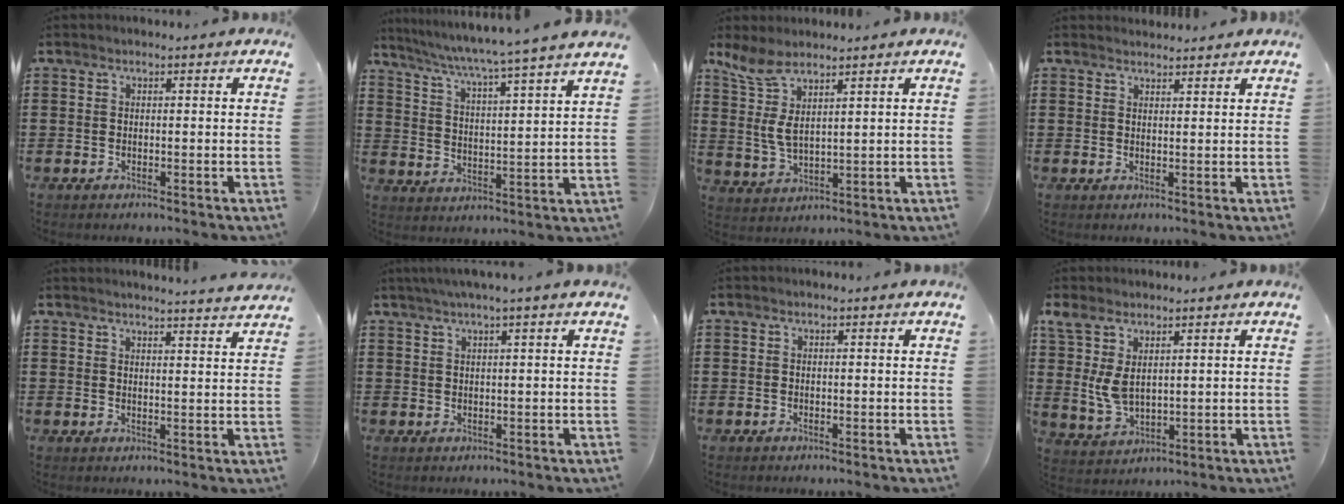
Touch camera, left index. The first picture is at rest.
{"total": 4.4, "force": [3.7, -1.5, 1.9], "torque": [-0.057, -0.042, 0.051]}
{"total": 6.4, "force": [3.4, 2.6, 4.9], "torque": [-0.129, -0.013, 0.054]}
{"total": 1.6, "force": [1.5, 0.3, -0.1], "torque": [-0.003, 0.001, 0.031]}
{"total": 2.9, "force": [2.8, -0.6, 0.0], "torque": [-0.009, -0.016, 0.052]}
{"total": 1.9, "force": [1.2, -0.5, 1.4], "torque": [-0.027, -0.001, 0.022]}
{"total": 0.0}
{"total": 6.0, "force": [2.3, 3.2, 4.5], "torque": [-0.117, 0.000, 0.037]}